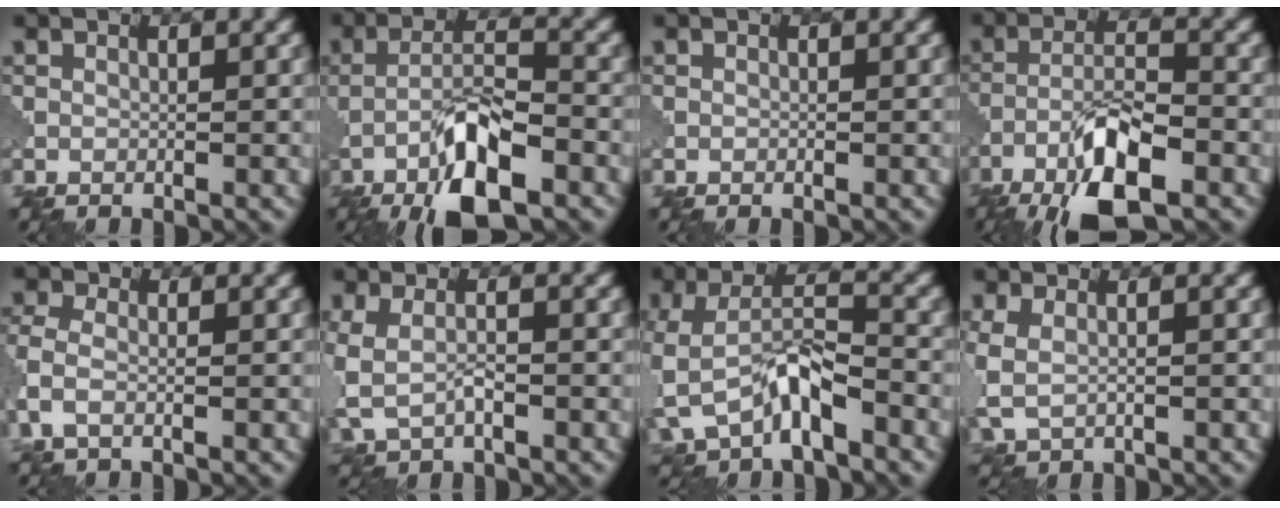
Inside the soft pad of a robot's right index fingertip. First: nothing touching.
{"total": 8.3, "force": [-3.7, 2.6, 6.9], "torque": [-0.124, 0.006, -0.070]}
{"total": 0.0}
{"total": 8.7, "force": [-5.0, 2.6, 6.6], "torque": [-0.119, 0.005, -0.093]}
{"total": 3.3, "force": [-1.2, 1.7, 2.5], "torque": [-0.070, 0.000, -0.036]}
{"total": 3.6, "force": [-0.9, 2.2, 2.8], "torque": [-0.078, -0.012, -0.017]}
{"total": 6.6, "force": [-3.0, 3.3, 4.8], "torque": [-0.098, -0.001, -0.061]}
{"total": 3.2, "force": [-0.2, 2.2, 2.4], "torque": [-0.069, -0.008, -0.003]}